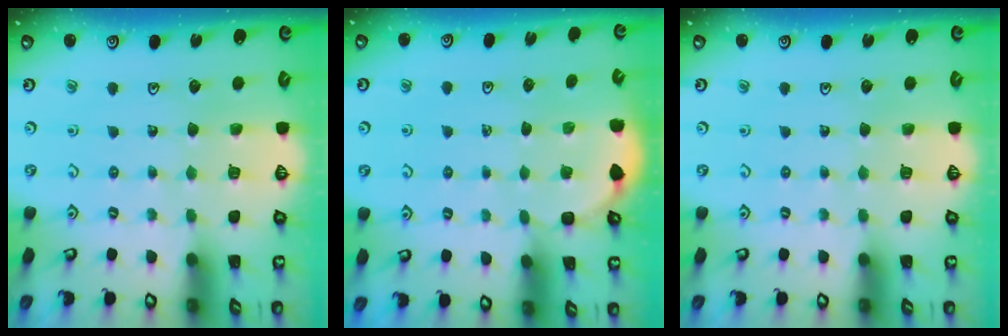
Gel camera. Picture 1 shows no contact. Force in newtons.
{"total": 2.4, "press": 2.1, "slide": 1.1}
{"total": 0.0}